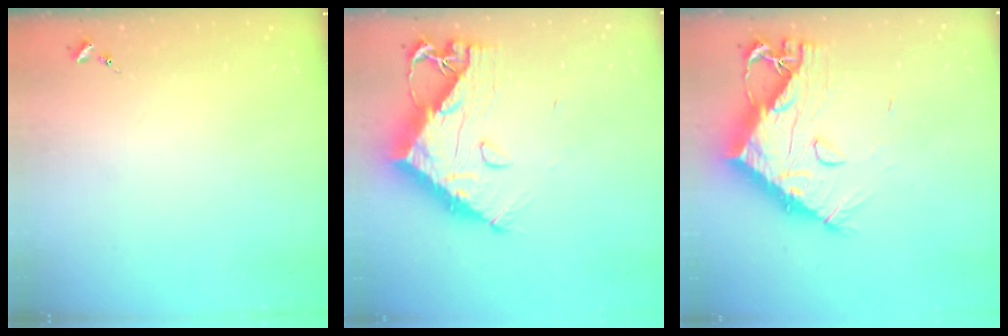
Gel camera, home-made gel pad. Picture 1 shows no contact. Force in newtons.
{"total": 15.8, "press": 15.7, "slide": 1.7}
{"total": 18.4, "press": 18.3, "slide": 1.6}